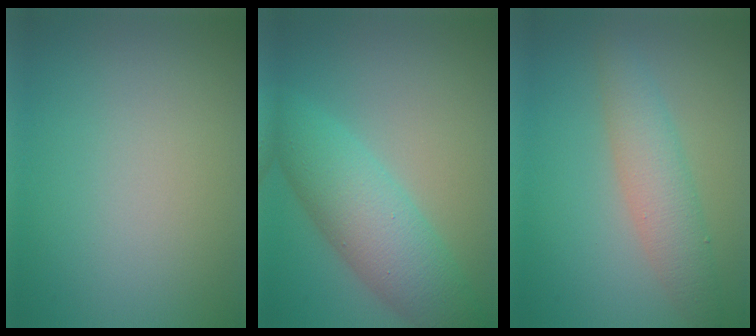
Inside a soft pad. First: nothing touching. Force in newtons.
{"total": 6.4, "press": 6.4, "slide": 0.2}
{"total": 3.6, "press": 3.6, "slide": 0.1}